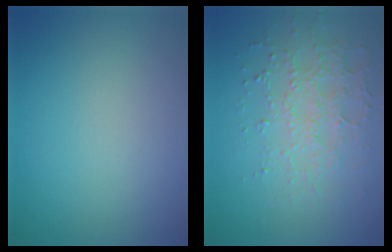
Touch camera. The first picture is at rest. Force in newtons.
{"total": 3.5, "press": 3.4, "slide": 0.9}